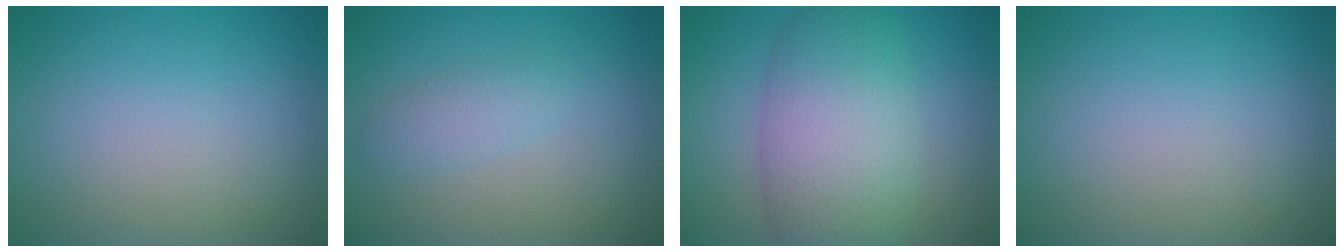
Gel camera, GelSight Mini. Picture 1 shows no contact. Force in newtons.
{"total": 1.7, "press": 1.7, "slide": 0.0}
{"total": 8.0, "press": 8.0, "slide": 0.1}
{"total": 0.0}